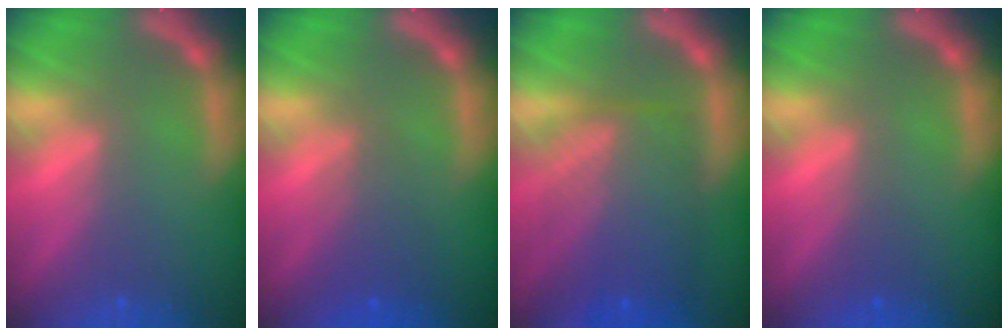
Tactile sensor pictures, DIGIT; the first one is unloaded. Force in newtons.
{"total": 3.0}
{"total": 8.6}
{"total": 1.0}